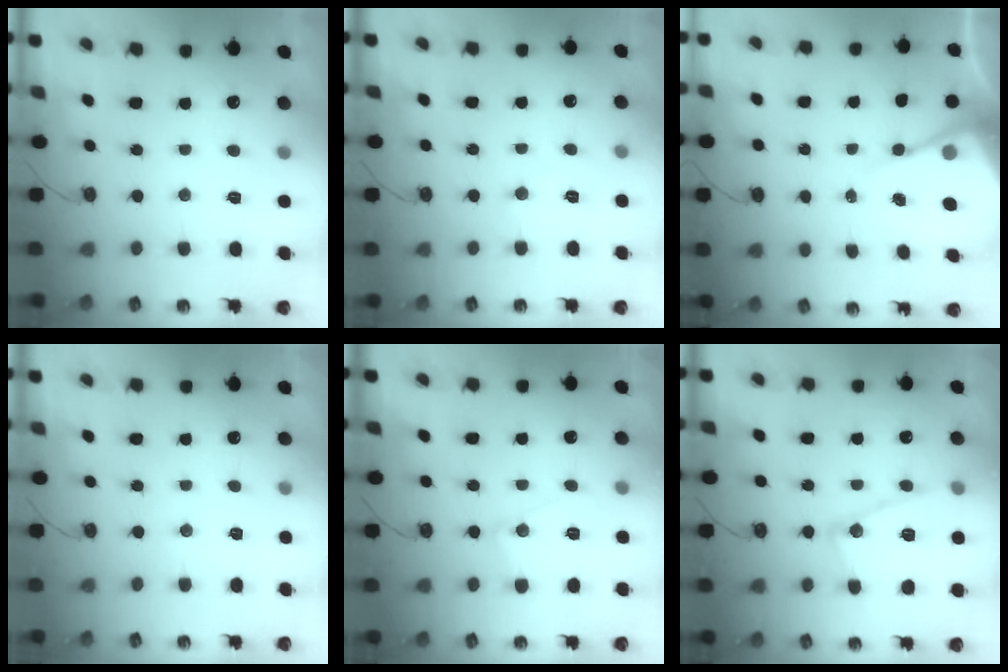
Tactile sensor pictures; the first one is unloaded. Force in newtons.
{"total": 6.1, "press": 6.0, "slide": 1.0}
{"total": 9.7, "press": 9.7, "slide": 0.7}
{"total": 3.7, "press": 3.7, "slide": 0.6}
{"total": 10.0, "press": 10.0, "slide": 0.7}
{"total": 16.9, "press": 16.8, "slide": 1.6}